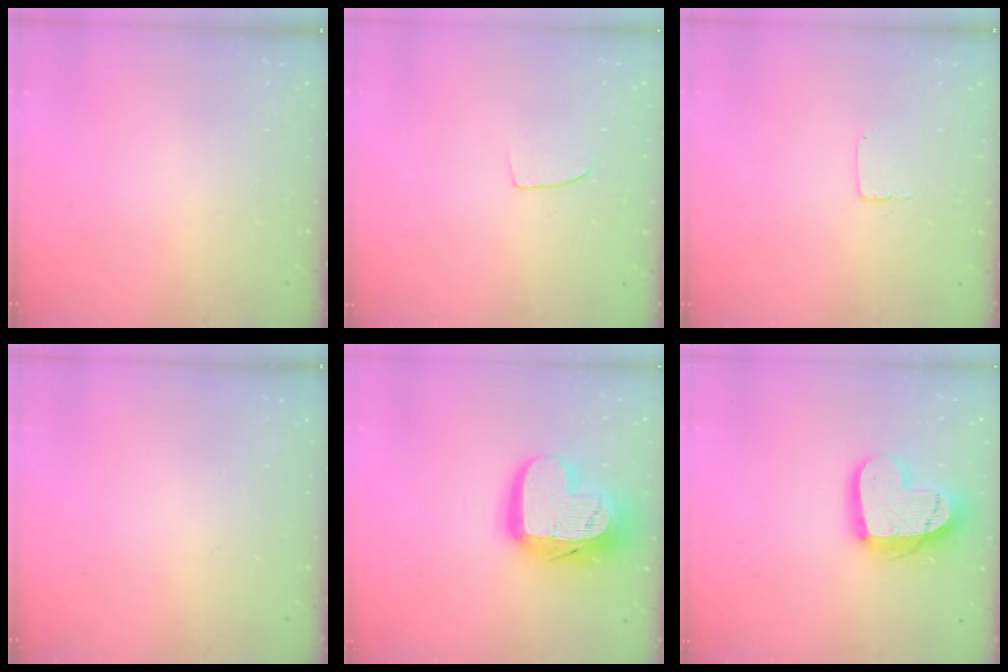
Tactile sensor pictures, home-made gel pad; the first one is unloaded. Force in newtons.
{"total": 5.9, "press": 5.9, "slide": 0.4}
{"total": 1.0, "press": 1.0, "slide": 0.1}
{"total": 0.0}
{"total": 19.0, "press": 19.0, "slide": 1.6}
{"total": 16.1, "press": 16.1, "slide": 1.0}